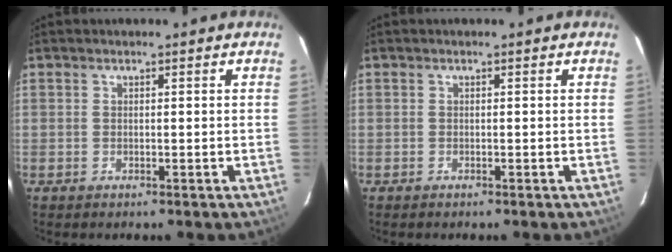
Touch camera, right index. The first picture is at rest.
{"total": 0.0}